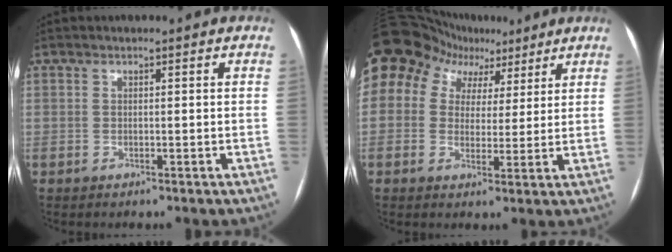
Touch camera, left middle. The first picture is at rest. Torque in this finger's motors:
{"motor_torque": [1.87, -0.26, 1.05, 0.21]}